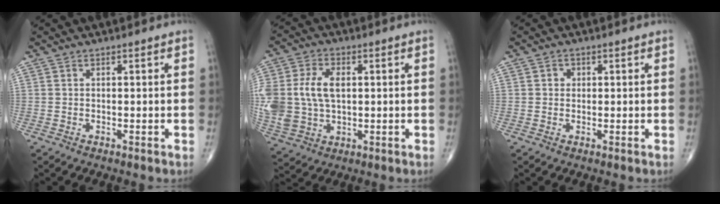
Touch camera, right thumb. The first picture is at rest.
{"total": 16.5, "force": [1.4, 11.3, 12.0], "torque": [-0.289, 0.001, 0.039]}
{"total": 1.4, "force": [0.2, 1.3, 0.5], "torque": [0.000, 0.002, 0.001]}